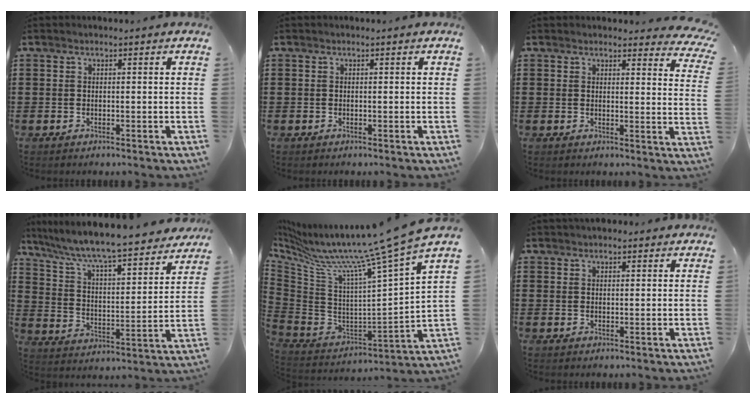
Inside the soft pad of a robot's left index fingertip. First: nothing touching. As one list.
[{"total": 0.0}, {"total": 3.4, "force": [3.2, 0.4, 1.0], "torque": [-0.015, -0.016, 0.056]}, {"total": 7.3, "force": [6.6, 0.1, 3.2], "torque": [-0.091, -0.054, 0.104]}, {"total": 10.5, "force": [8.8, -2.0, 5.4], "torque": [-0.134, -0.081, 0.126]}, {"total": 1.8, "force": [1.6, 0.5, 0.4], "torque": [-0.011, 0.005, 0.032]}]